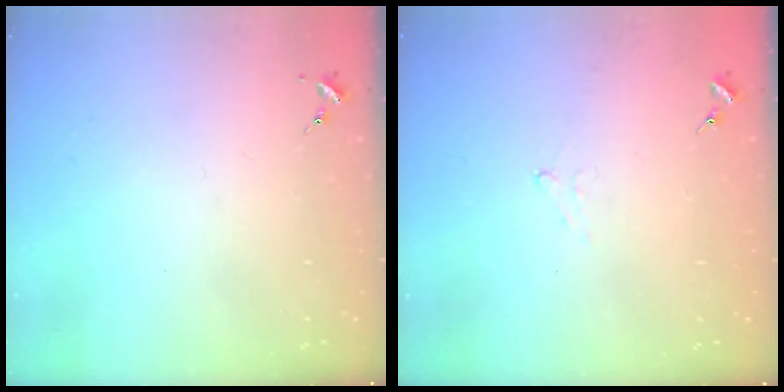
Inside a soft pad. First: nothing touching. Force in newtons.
{"total": 3.9, "press": 3.6, "slide": 1.4}